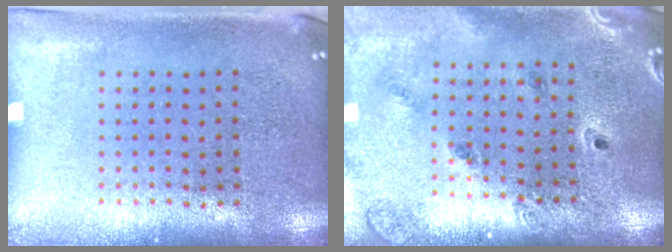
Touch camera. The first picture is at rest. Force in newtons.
{"total": 1.4, "press": 1.3, "slide": 0.3}